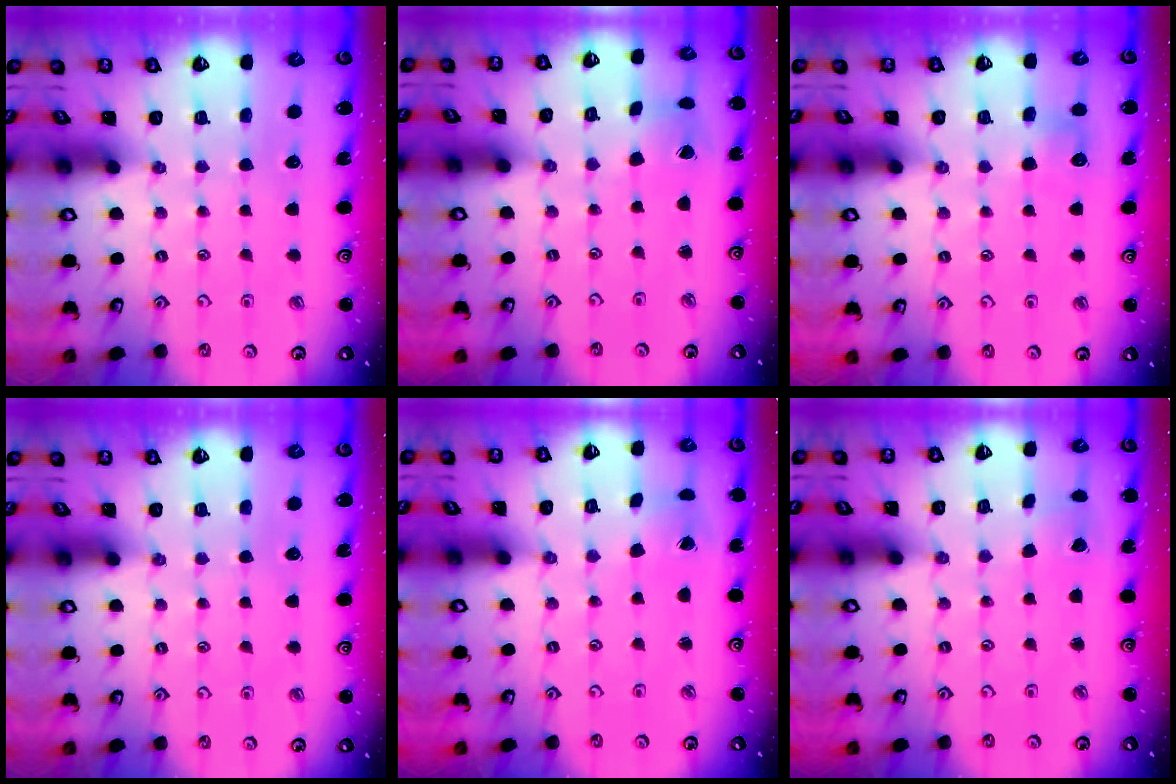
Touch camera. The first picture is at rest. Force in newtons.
{"total": 1.8, "press": 1.7, "slide": 0.2}
{"total": 5.3, "press": 5.3, "slide": 0.6}
{"total": 0.0}
{"total": 1.2, "press": 1.2, "slide": 0.2}
{"total": 3.3, "press": 3.3, "slide": 0.1}